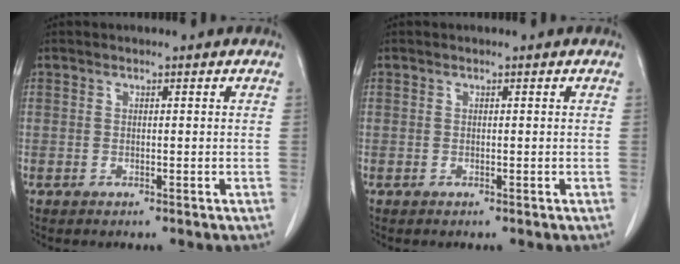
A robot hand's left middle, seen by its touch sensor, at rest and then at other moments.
{"total": 0.0}